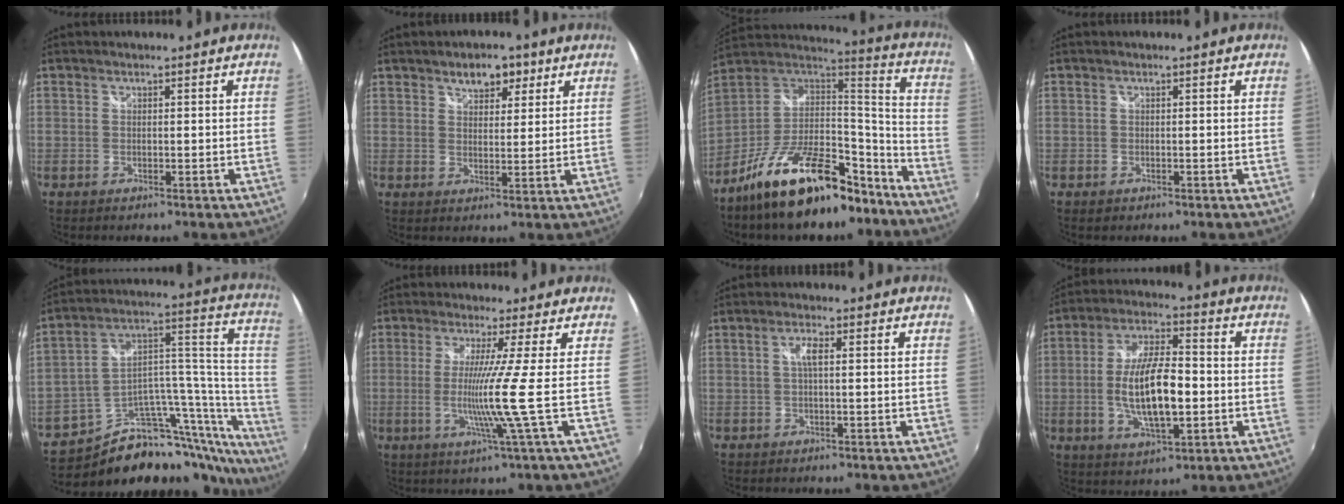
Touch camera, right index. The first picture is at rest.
{"total": 5.6, "force": [3.4, 3.2, 3.1], "torque": [-0.043, 0.012, 0.054]}
{"total": 24.0, "force": [-15.7, 9.9, 15.2], "torque": [-0.261, 0.009, -0.245]}
{"total": 0.7, "force": [-0.4, 0.6, 0.1], "torque": [-0.003, -0.004, -0.005]}
{"total": 26.7, "force": [-19.9, 11.9, 13.3], "torque": [-0.150, 0.077, -0.293]}
{"total": 8.2, "force": [-0.8, -3.3, 7.5], "torque": [-0.144, -0.020, -0.021]}
{"total": 2.5, "force": [0.3, 0.4, 2.4], "torque": [-0.047, 0.003, 0.004]}
{"total": 13.8, "force": [-2.1, 5.0, 12.7], "torque": [-0.246, -0.003, -0.032]}